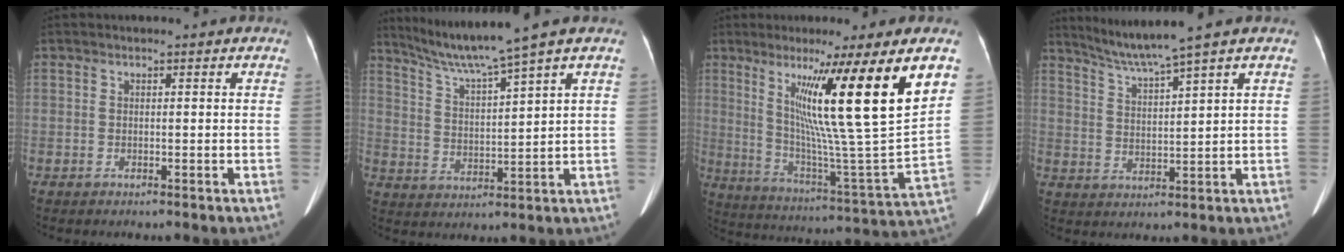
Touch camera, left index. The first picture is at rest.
{"total": 8.5, "force": [7.0, -2.5, 4.1], "torque": [-0.077, -0.006, 0.135]}
{"total": 20.3, "force": [9.0, -1.7, 18.2], "torque": [-0.282, -0.031, 0.137]}
{"total": 6.2, "force": [5.2, -2.0, 2.5], "torque": [-0.055, -0.008, 0.106]}